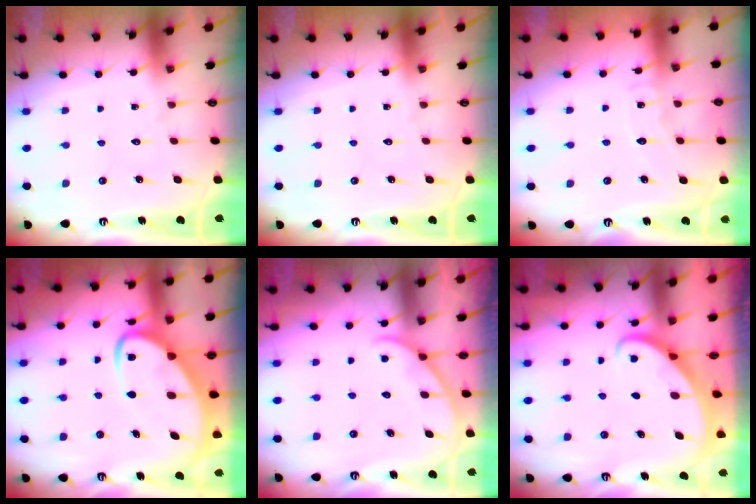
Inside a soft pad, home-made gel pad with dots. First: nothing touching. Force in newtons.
{"total": 0.0}
{"total": 5.2, "press": 5.2, "slide": 0.5}
{"total": 8.0, "press": 8.0, "slide": 0.9}
{"total": 3.9, "press": 3.8, "slide": 0.3}
{"total": 2.7, "press": 2.7, "slide": 0.2}